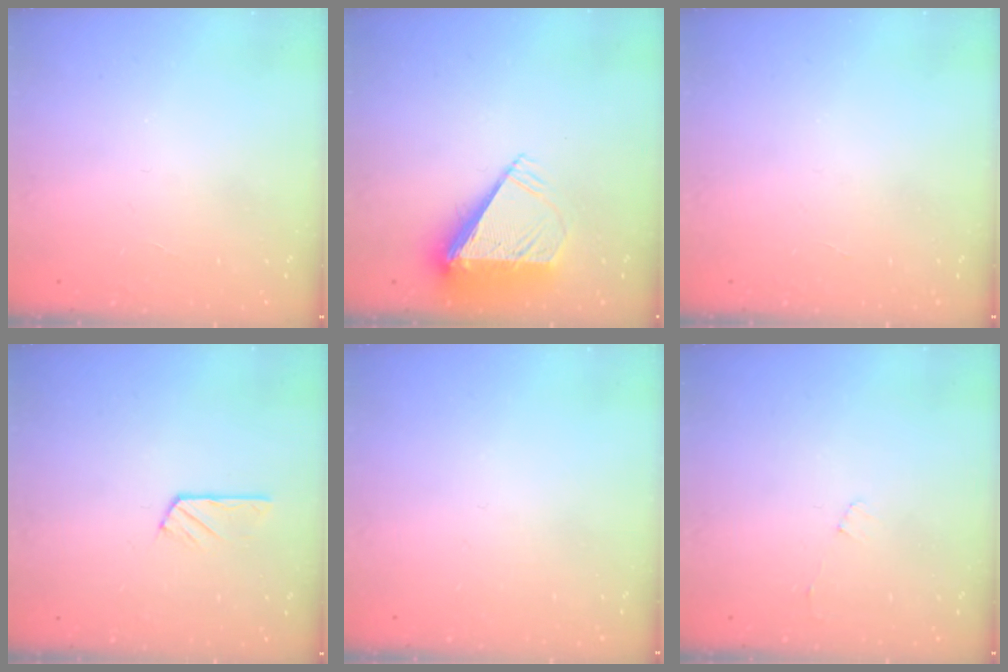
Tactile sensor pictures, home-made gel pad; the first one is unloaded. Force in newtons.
{"total": 8.2, "press": 8.1, "slide": 1.3}
{"total": 0.0}
{"total": 2.9, "press": 2.8, "slide": 0.4}
{"total": 0.0}
{"total": 3.4, "press": 3.4, "slide": 0.3}